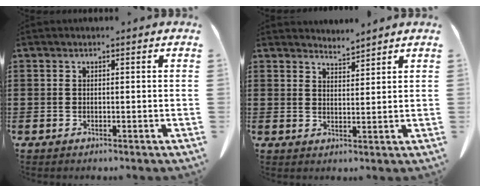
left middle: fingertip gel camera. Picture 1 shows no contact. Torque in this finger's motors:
{"motor_torque": [-0.92, 0.95, -0.02, 0.00]}